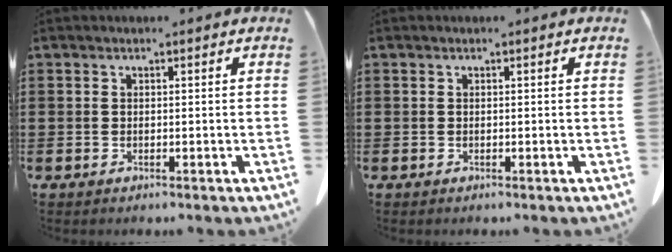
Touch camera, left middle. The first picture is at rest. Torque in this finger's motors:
{"motor_torque": [-0.04, 0.04, 0.00, -0.01]}